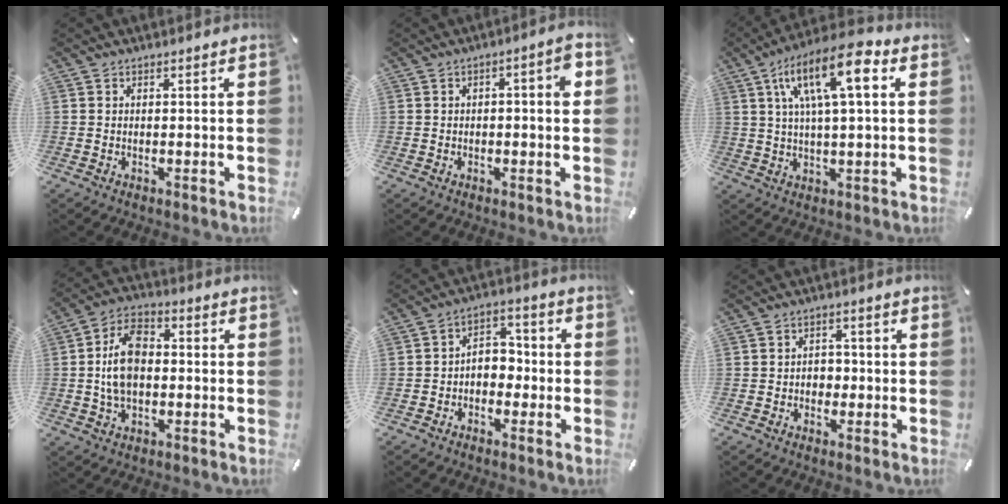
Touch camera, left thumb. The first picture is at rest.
{"total": 4.7, "force": [0.1, 1.4, 4.5], "torque": [-0.064, 0.005, -0.004]}
{"total": 15.3, "force": [5.5, 5.0, 13.4], "torque": [-0.244, 0.000, 0.091]}
{"total": 10.5, "force": [-0.4, 7.0, 7.8], "torque": [-0.147, 0.011, -0.010]}
{"total": 4.9, "force": [-2.5, 3.8, 1.9], "torque": [-0.036, 0.017, -0.049]}
{"total": 3.1, "force": [-1.1, 2.5, 1.4], "torque": [-0.027, 0.009, -0.024]}